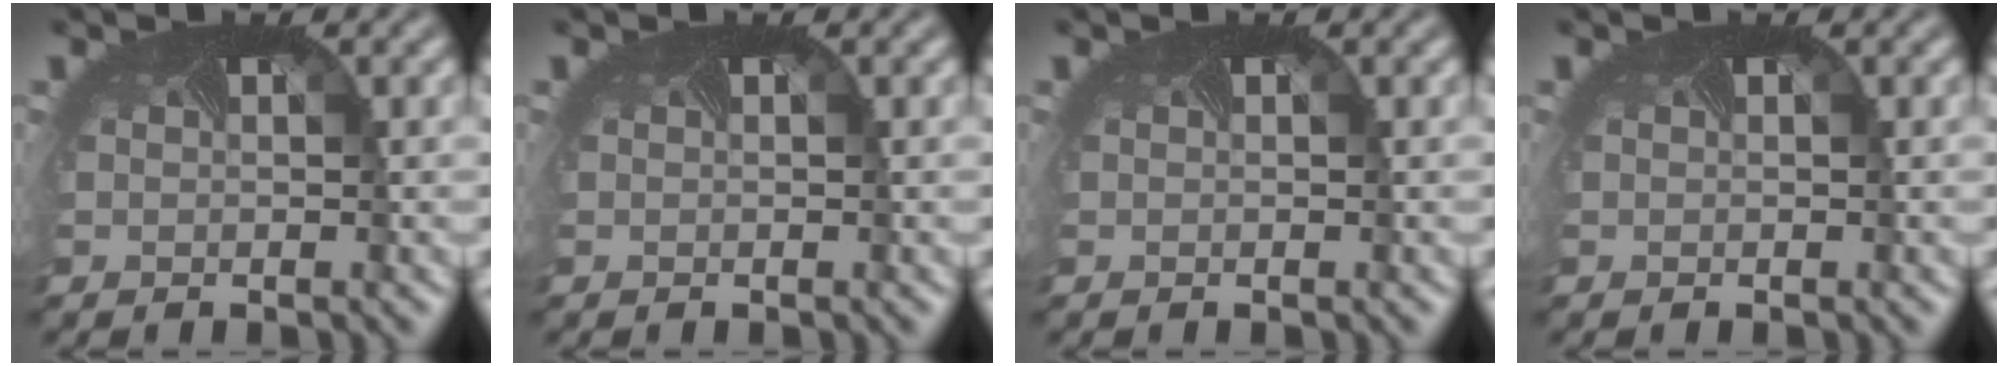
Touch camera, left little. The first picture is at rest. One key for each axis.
{"total": 0.0}
{"total": 0.0}
{"total": 0.0}